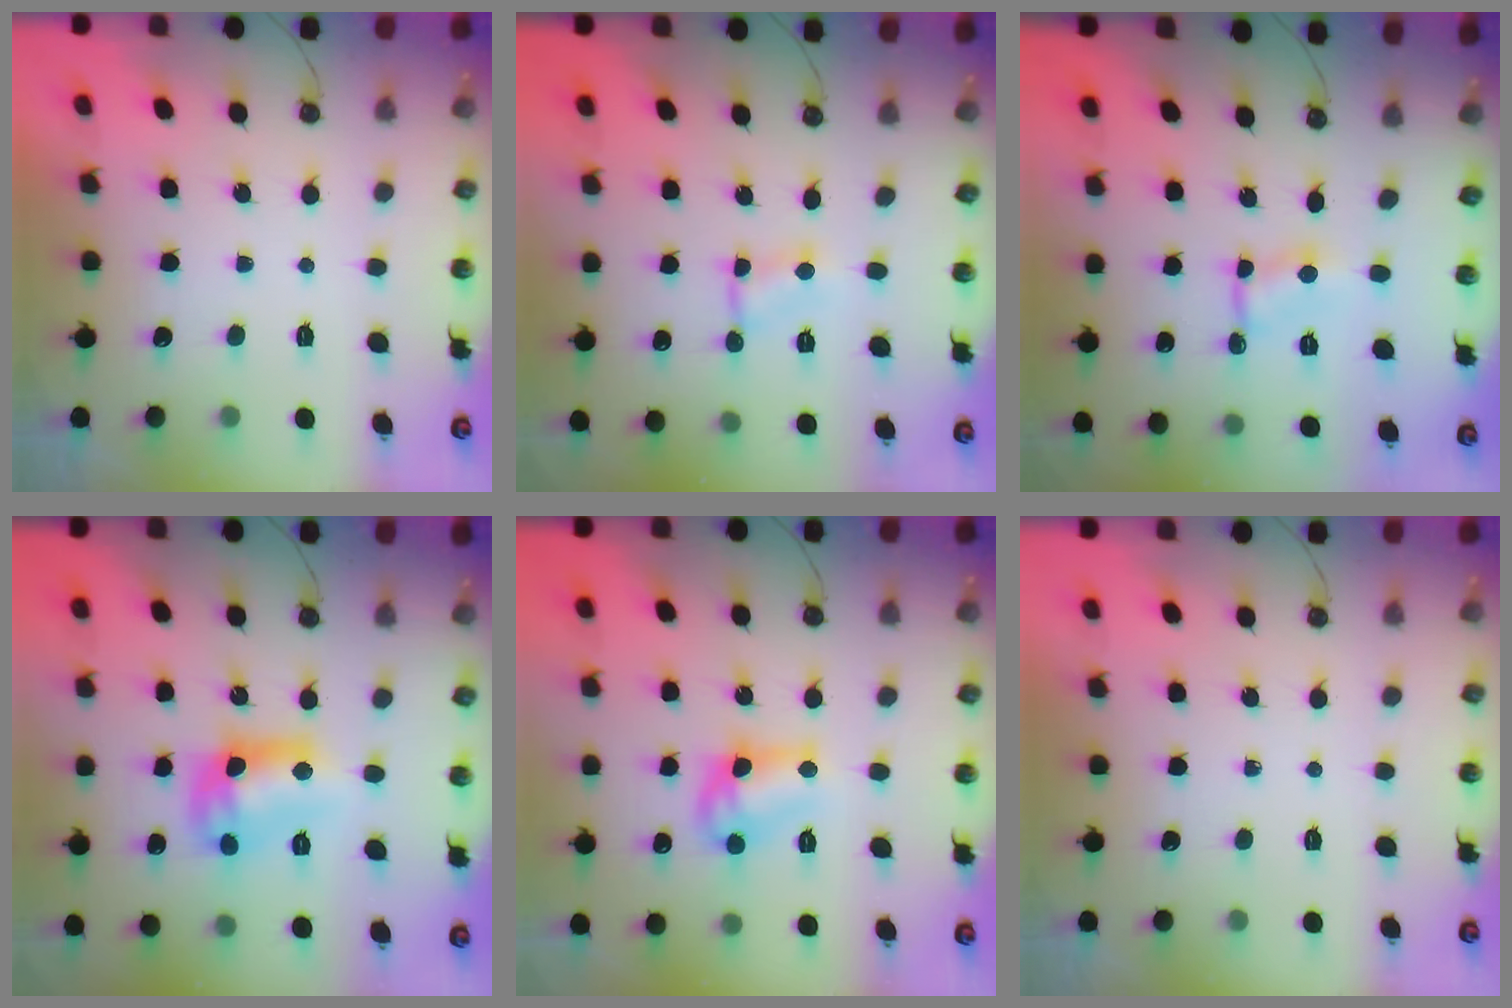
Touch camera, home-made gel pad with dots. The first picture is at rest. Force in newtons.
{"total": 1.6, "press": 1.6, "slide": 0.3}
{"total": 1.0, "press": 0.6, "slide": 0.8}
{"total": 12.3, "press": 12.3, "slide": 1.3}
{"total": 10.9, "press": 10.9, "slide": 0.6}
{"total": 0.0}